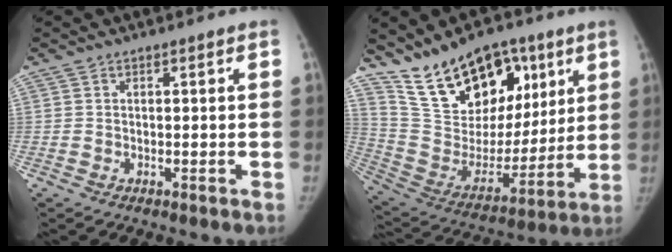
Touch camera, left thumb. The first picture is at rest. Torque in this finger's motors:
{"motor_torque": [0.30, 0.32, 1.28, -1.03, 0.27]}